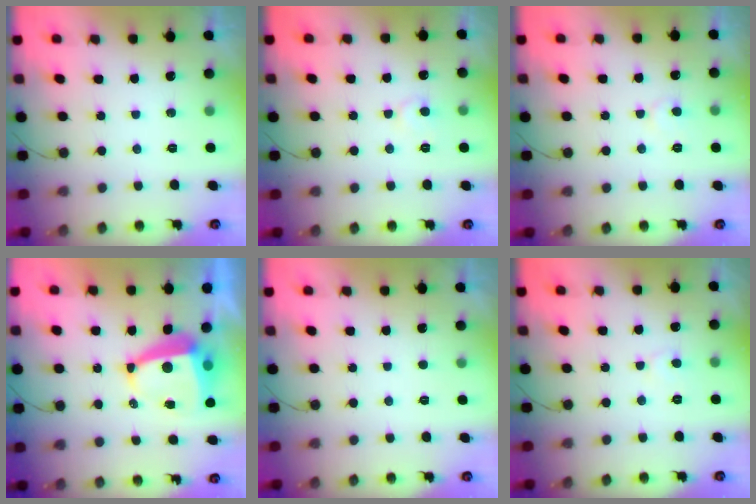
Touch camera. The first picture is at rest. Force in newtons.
{"total": 6.2, "press": 6.2, "slide": 0.5}
{"total": 4.2, "press": 4.2, "slide": 0.4}
{"total": 7.5, "press": 7.5, "slide": 0.9}
{"total": 1.6, "press": 1.6, "slide": 0.2}
{"total": 4.4, "press": 4.3, "slide": 0.5}